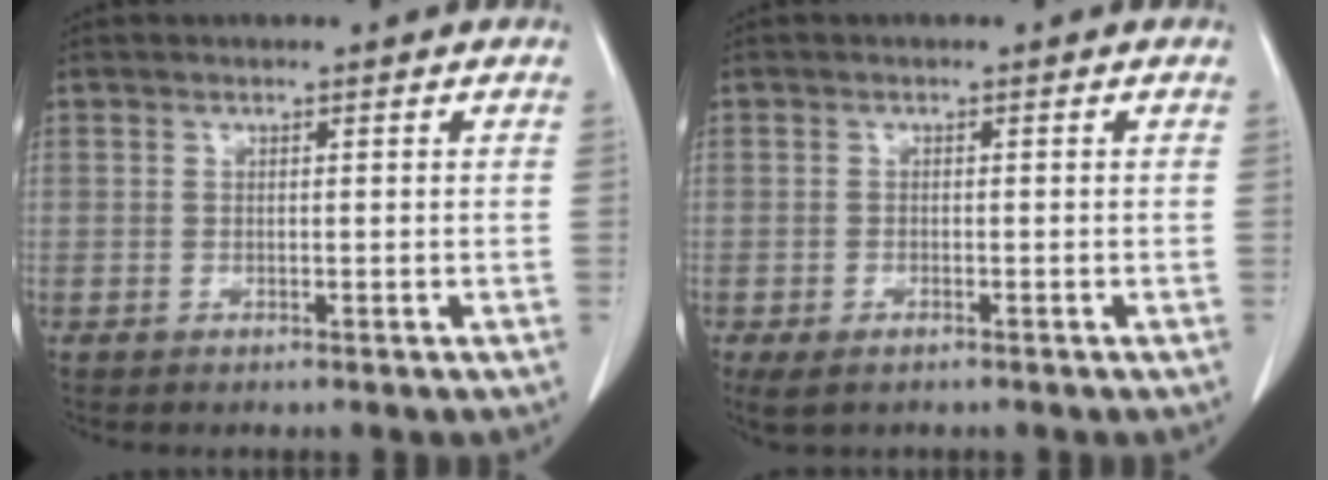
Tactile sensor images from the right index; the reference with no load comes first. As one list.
[{"total": 3.3, "force": [-2.2, 1.4, 2.0], "torque": [-0.040, -0.009, -0.031]}]